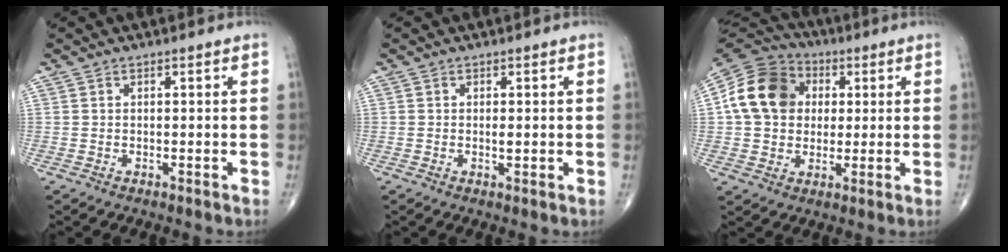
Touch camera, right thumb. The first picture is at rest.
{"total": 1.0, "force": [0.0, 0.4, 1.0], "torque": [-0.018, -0.004, 0.000]}
{"total": 15.1, "force": [2.5, 12.2, 8.6], "torque": [-0.145, 0.016, 0.035]}